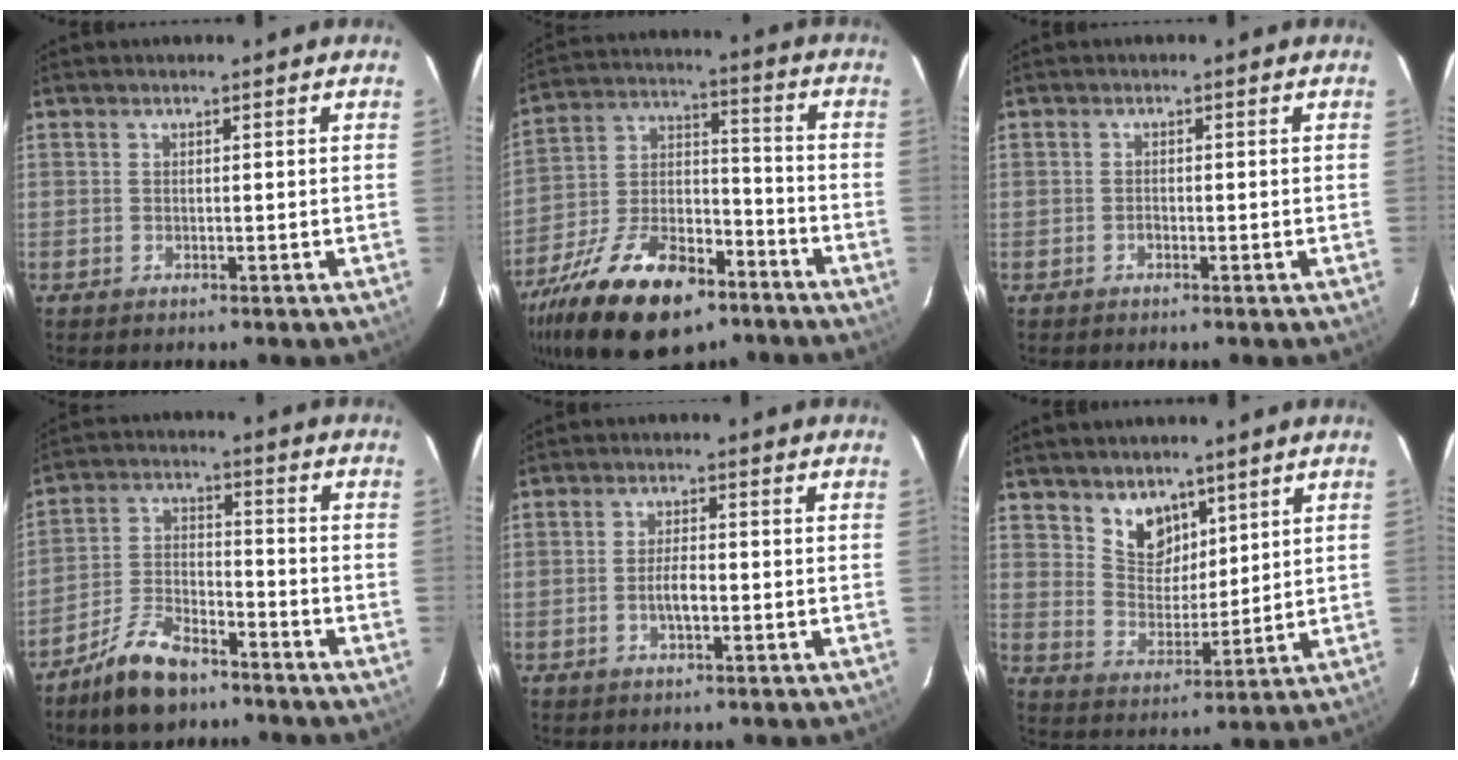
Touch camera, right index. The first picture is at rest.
{"total": 23.1, "force": [-14.7, 11.2, 13.9], "torque": [-0.281, -0.008, -0.241]}
{"total": 0.7, "force": [-0.5, 0.5, 0.2], "torque": [-0.003, 0.002, -0.010]}
{"total": 10.8, "force": [-8.2, 4.4, 5.6], "torque": [-0.124, 0.009, -0.153]}
{"total": 3.3, "force": [-1.1, 1.1, 2.9], "torque": [-0.056, -0.001, -0.017]}
{"total": 7.7, "force": [5.2, 5.0, 2.6], "torque": [-0.038, 0.003, 0.106]}